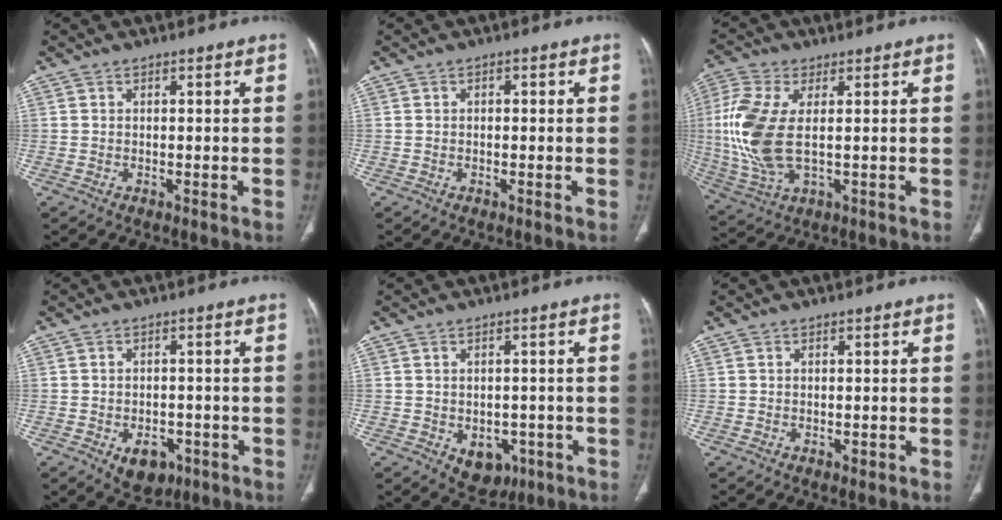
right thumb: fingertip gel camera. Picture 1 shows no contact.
{"total": 0.6, "force": [0.1, 0.4, 0.4], "torque": [-0.001, 0.002, -0.001]}
{"total": 13.5, "force": [0.9, 6.4, 11.9], "torque": [-0.292, -0.003, 0.022]}
{"total": 6.0, "force": [-2.7, 4.1, 3.5], "torque": [-0.033, 0.011, -0.028]}
{"total": 6.1, "force": [-2.1, 4.5, 3.5], "torque": [-0.023, 0.009, -0.013]}
{"total": 0.6, "force": [-0.2, 0.4, 0.5], "torque": [-0.005, -0.001, -0.002]}